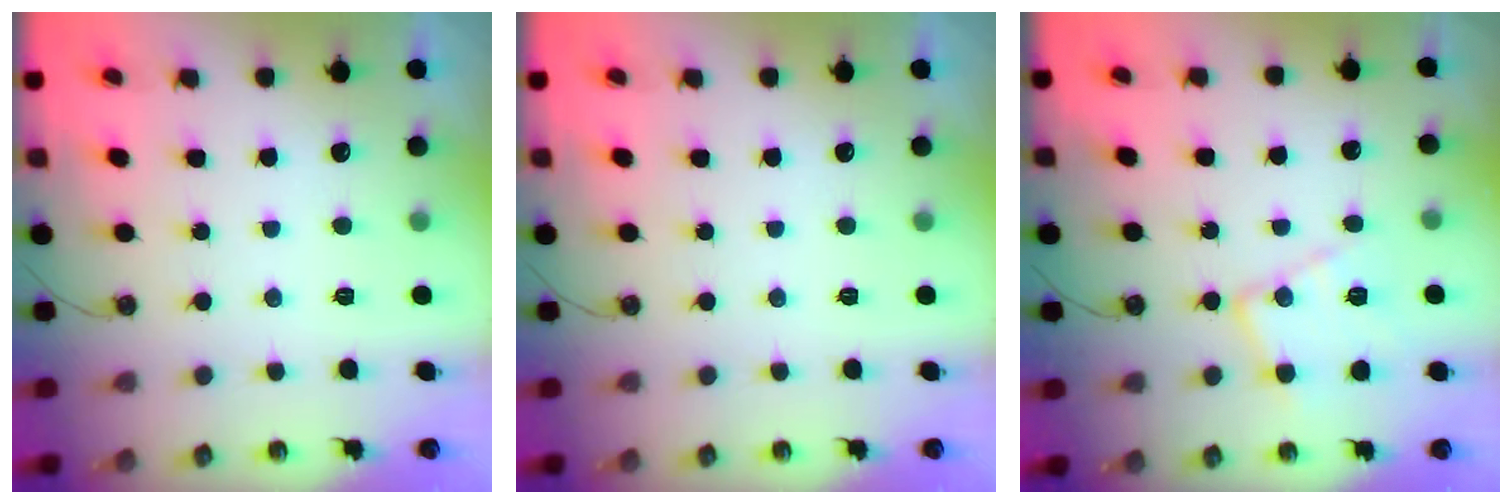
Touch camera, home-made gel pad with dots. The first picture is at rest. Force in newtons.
{"total": 0.0}
{"total": 12.3, "press": 12.3, "slide": 0.9}